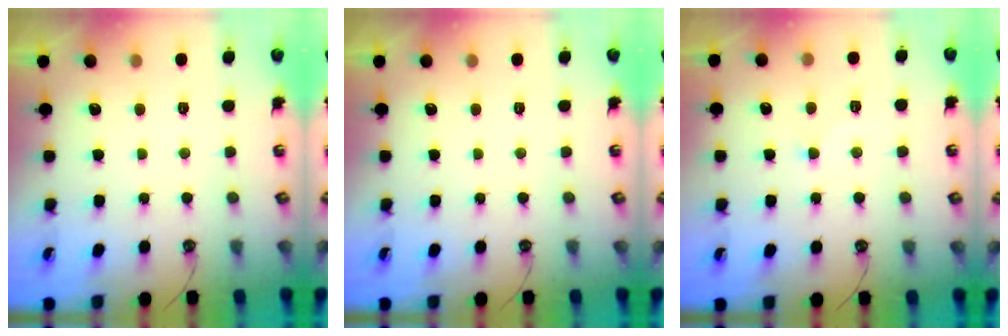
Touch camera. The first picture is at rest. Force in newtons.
{"total": 0.0}
{"total": 0.0}